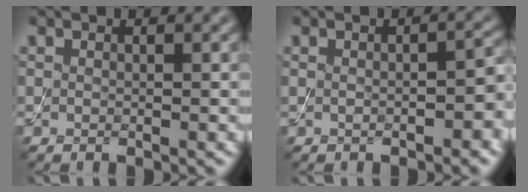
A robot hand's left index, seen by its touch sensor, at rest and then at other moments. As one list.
[{"total": 2.5, "force": [-0.5, 0.6, 2.3], "torque": [-0.038, 0.007, -0.006]}]